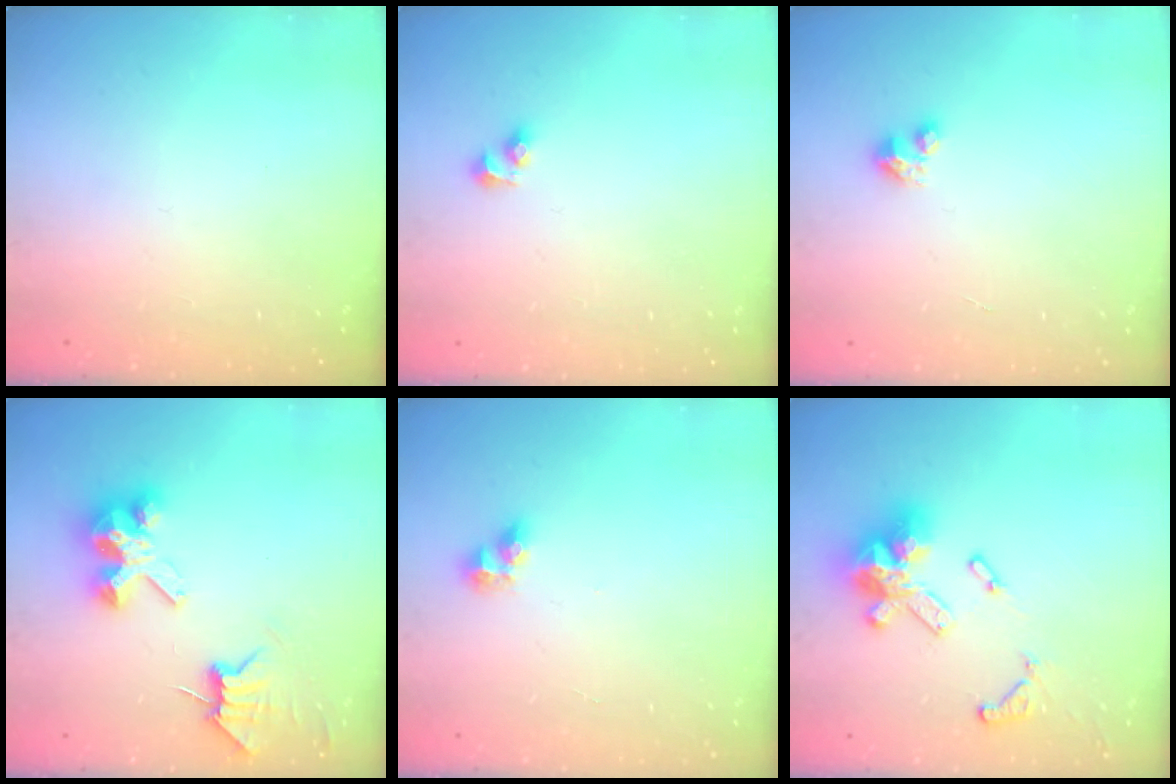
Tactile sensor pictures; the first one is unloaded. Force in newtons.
{"total": 2.8, "press": 2.5, "slide": 1.2}
{"total": 2.8, "press": 2.8, "slide": 0.3}
{"total": 7.2, "press": 7.2, "slide": 0.6}
{"total": 5.0, "press": 4.9, "slide": 0.1}
{"total": 17.1, "press": 17.0, "slide": 1.7}